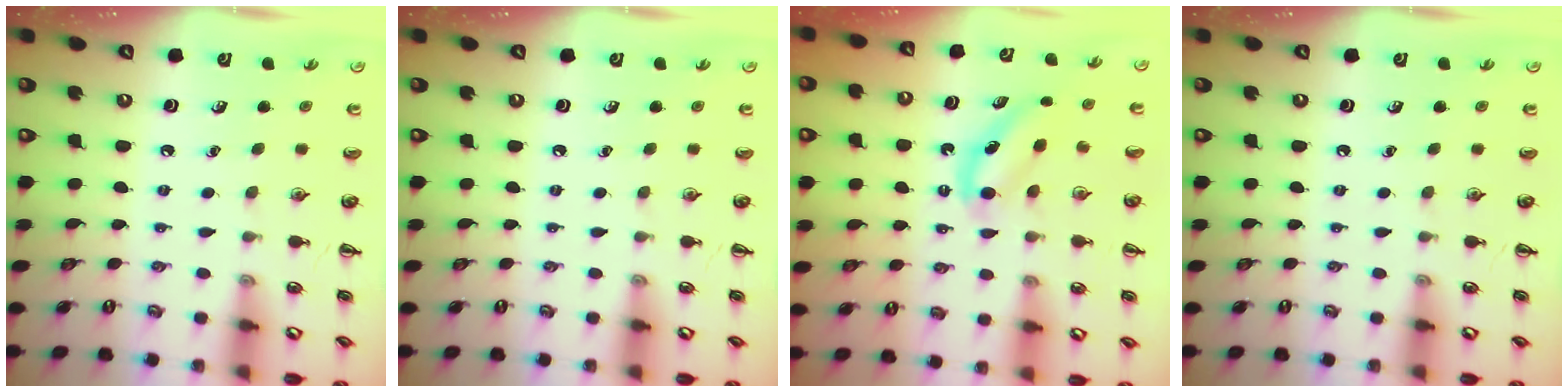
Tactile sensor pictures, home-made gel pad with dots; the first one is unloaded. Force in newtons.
{"total": 0.0}
{"total": 5.6, "press": 5.5, "slide": 0.8}
{"total": 0.0}